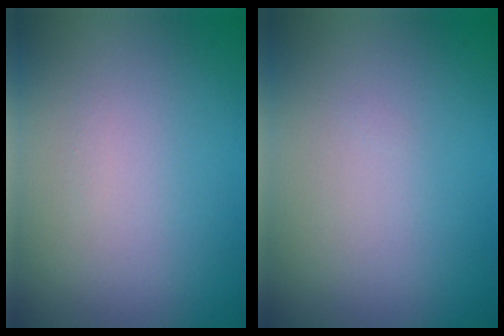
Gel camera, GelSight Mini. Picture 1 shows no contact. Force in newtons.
{"total": 0.0}